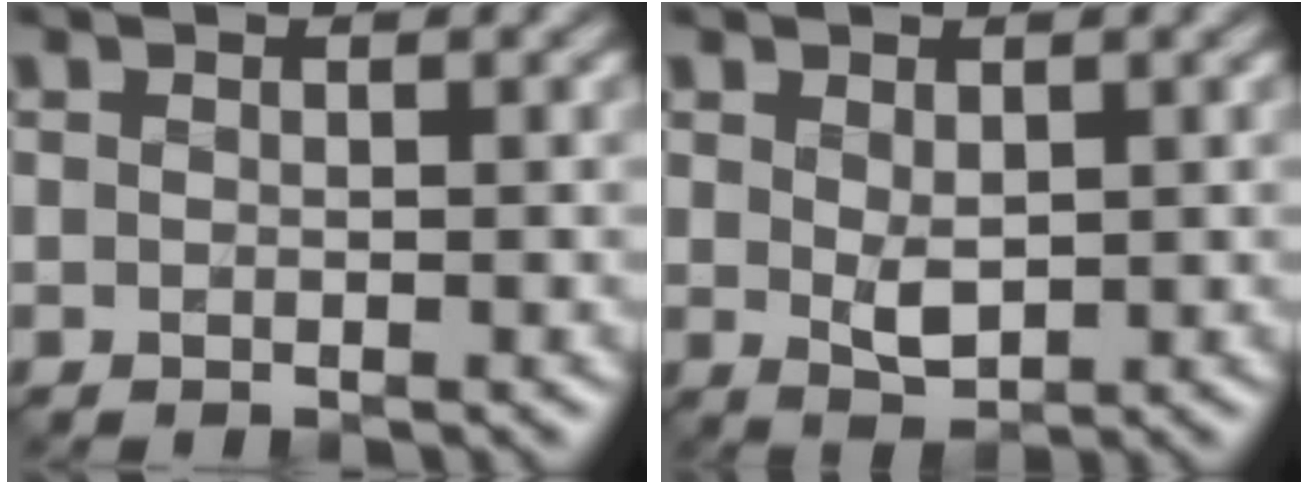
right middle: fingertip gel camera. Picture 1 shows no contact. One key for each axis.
{"total": 2.3, "fx": 0.4, "fy": 1.4, "fz": 1.8, "tx": -0.036, "ty": -0.006, "tz": 0.014}